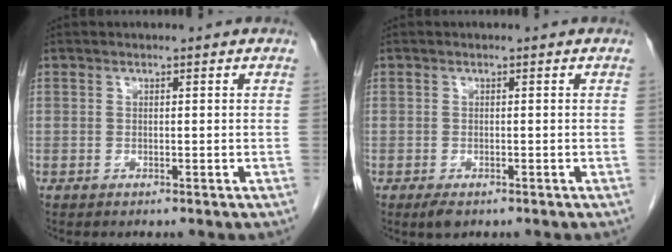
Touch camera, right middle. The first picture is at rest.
{"total": 1.9, "force": [-1.2, 0.8, 1.3], "torque": [-0.026, -0.004, -0.015]}